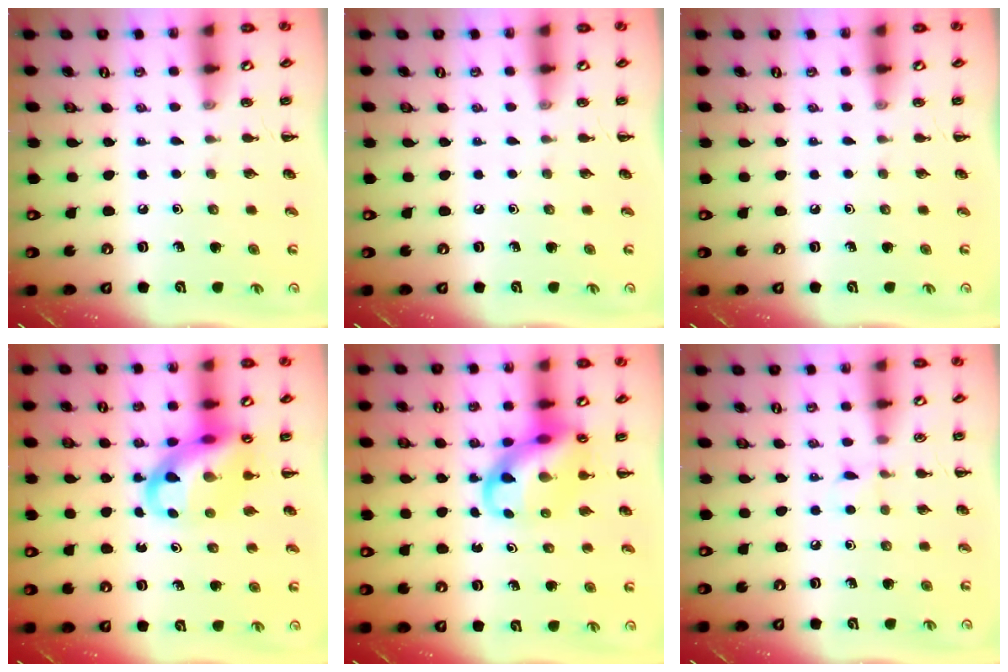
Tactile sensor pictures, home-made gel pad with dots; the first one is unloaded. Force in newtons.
{"total": 0.0}
{"total": 0.0}
{"total": 13.4, "press": 12.9, "slide": 3.5}
{"total": 12.7, "press": 12.2, "slide": 3.4}
{"total": 5.0, "press": 4.7, "slide": 1.7}